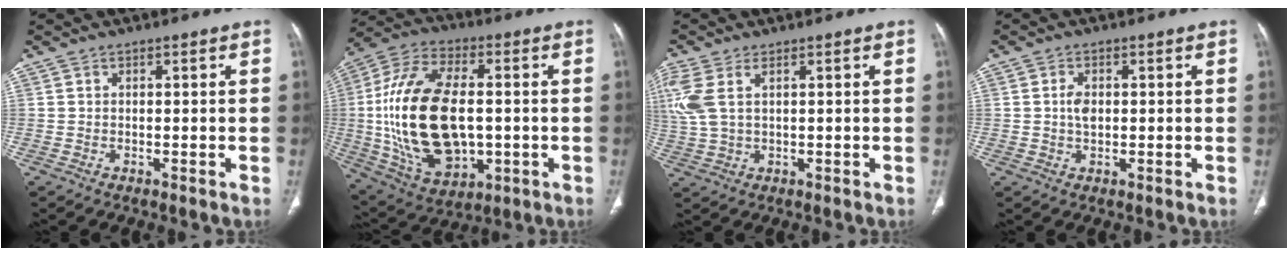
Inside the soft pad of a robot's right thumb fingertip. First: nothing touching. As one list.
[{"total": 24.6, "force": [-0.3, 14.1, 20.2], "torque": [-0.393, 0.004, 0.010]}, {"total": 8.6, "force": [2.8, 4.5, 6.8], "torque": [-0.194, 0.016, 0.067]}, {"total": 2.7, "force": [0.2, 1.7, 2.1], "torque": [-0.037, 0.001, 0.003]}]